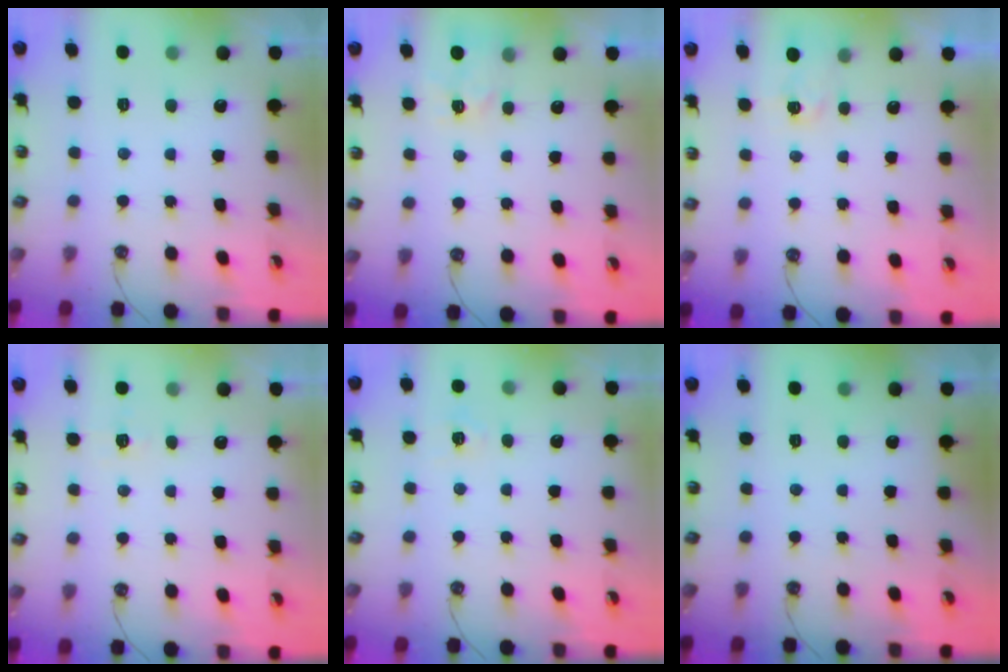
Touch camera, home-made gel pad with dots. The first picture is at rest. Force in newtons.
{"total": 2.9, "press": 2.8, "slide": 0.4}
{"total": 2.9, "press": 2.9, "slide": 0.4}
{"total": 5.0, "press": 5.0, "slide": 0.5}
{"total": 4.0, "press": 4.0, "slide": 0.5}
{"total": 0.0}